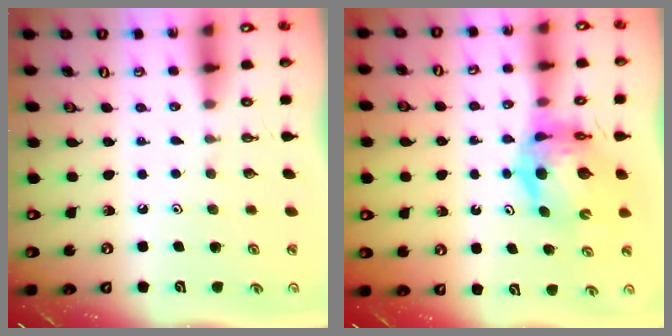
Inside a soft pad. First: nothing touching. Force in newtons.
{"total": 9.9, "press": 9.8, "slide": 1.2}